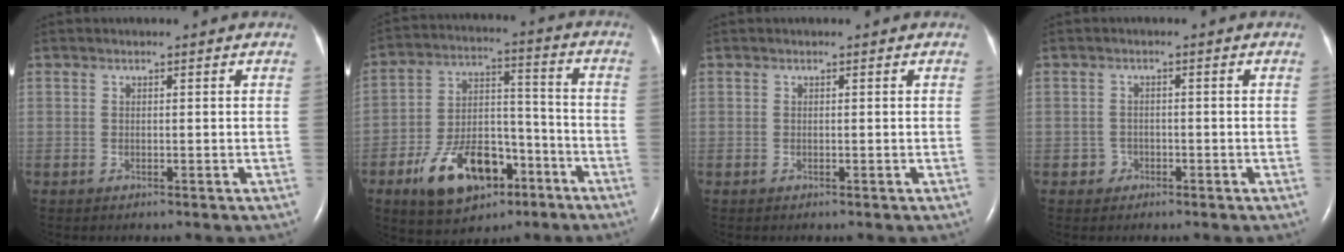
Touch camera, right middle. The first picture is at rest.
{"total": 14.5, "force": [-7.8, 7.5, 9.7], "torque": [-0.168, 0.015, -0.123]}
{"total": 0.0}
{"total": 1.6, "force": [-0.9, 1.3, 0.0], "torque": [0.004, 0.007, -0.017]}